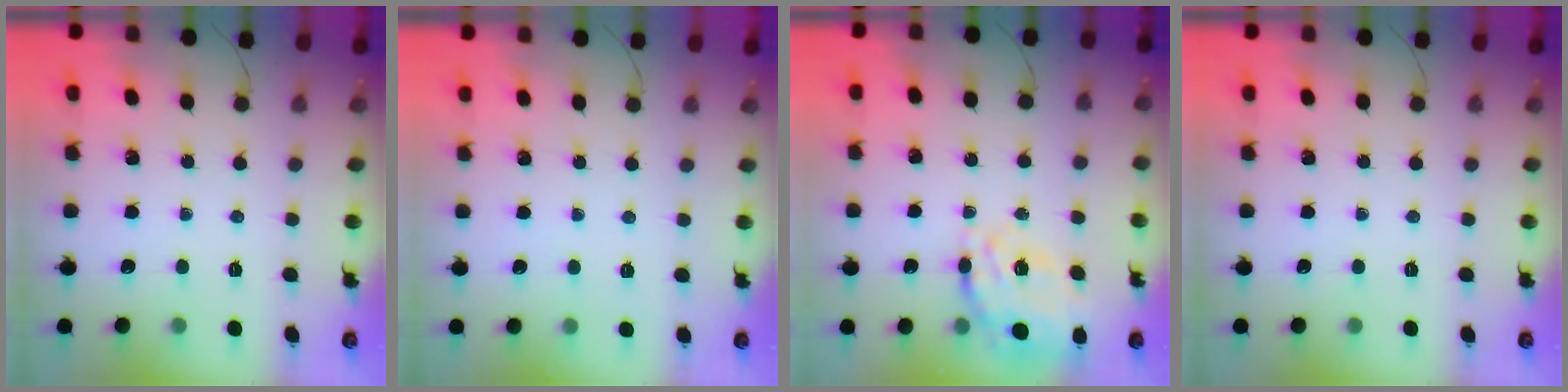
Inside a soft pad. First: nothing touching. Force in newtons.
{"total": 4.6, "press": 4.4, "slide": 1.5}
{"total": 14.3, "press": 13.7, "slide": 3.9}
{"total": 0.0}